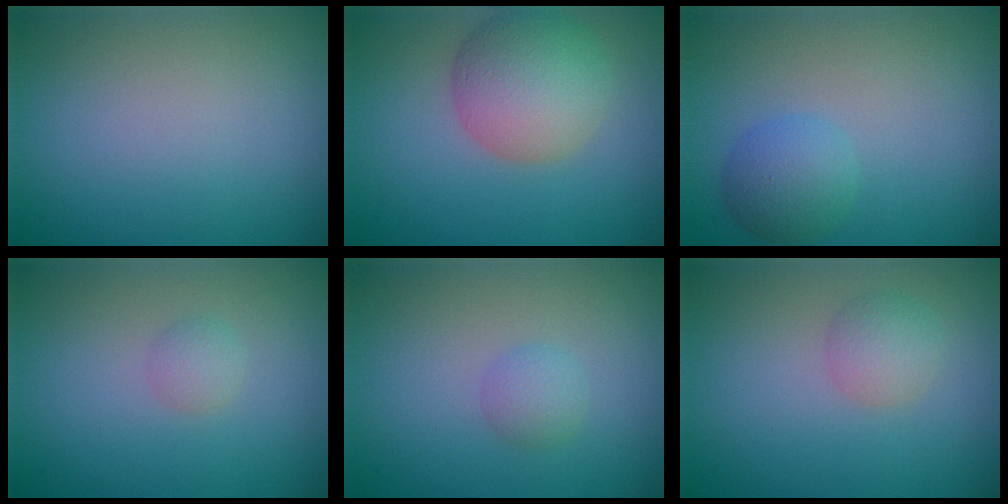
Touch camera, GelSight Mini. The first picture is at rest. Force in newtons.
{"total": 6.0, "press": 6.0, "slide": 0.4}
{"total": 2.7, "press": 2.7, "slide": 0.1}
{"total": 1.0, "press": 1.0, "slide": 0.0}
{"total": 1.3, "press": 1.3, "slide": 0.1}
{"total": 2.0, "press": 2.0, "slide": 0.0}